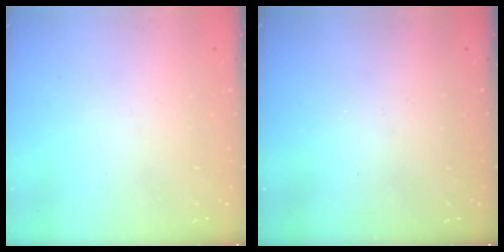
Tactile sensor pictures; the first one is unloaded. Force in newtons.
{"total": 0.0}